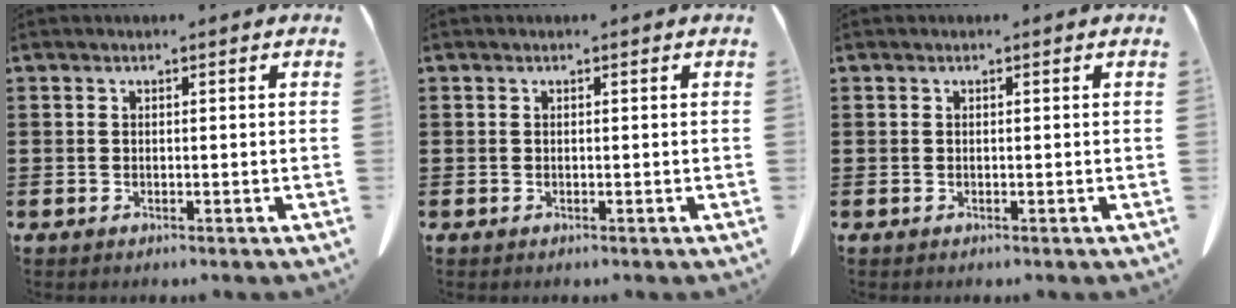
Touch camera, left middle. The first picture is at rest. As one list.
[{"total": 0.0}, {"total": 0.0}]